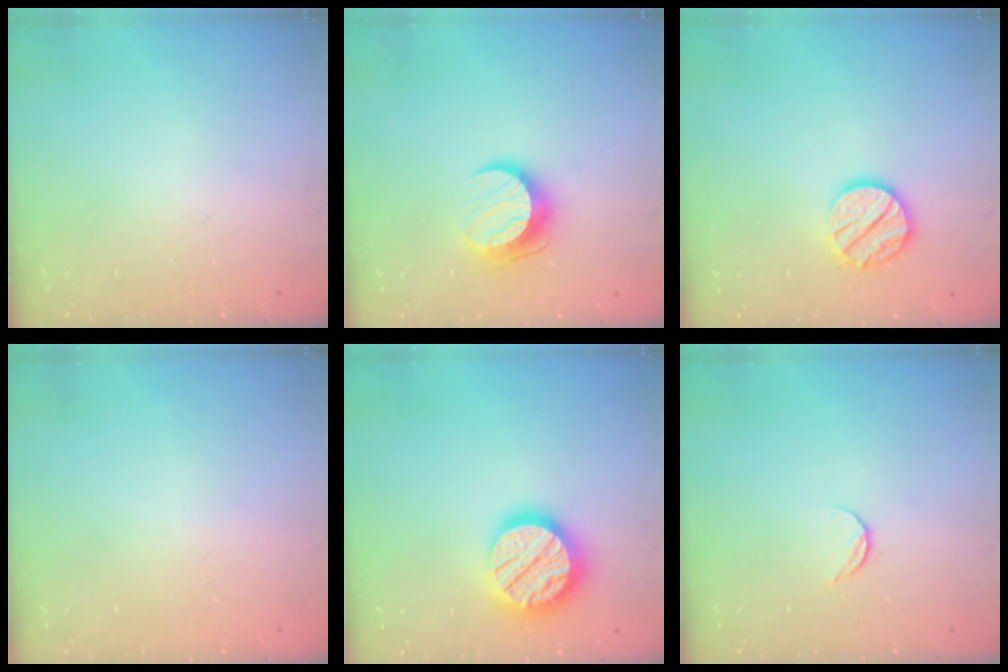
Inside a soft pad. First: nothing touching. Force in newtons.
{"total": 10.2, "press": 10.2, "slide": 0.6}
{"total": 11.5, "press": 11.4, "slide": 1.0}
{"total": 0.7, "press": 0.7, "slide": 0.1}
{"total": 18.1, "press": 18.0, "slide": 1.4}
{"total": 4.4, "press": 4.4, "slide": 0.4}